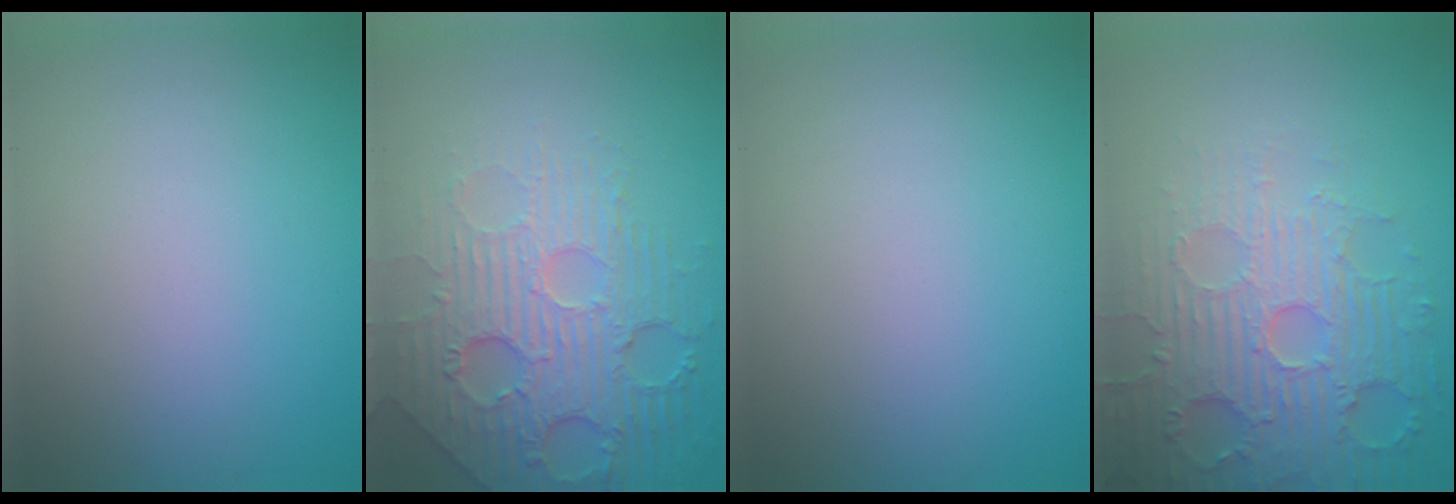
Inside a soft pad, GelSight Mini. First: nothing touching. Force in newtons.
{"total": 6.1, "press": 4.9, "slide": 3.7}
{"total": 0.0}
{"total": 5.5, "press": 5.1, "slide": 2.0}